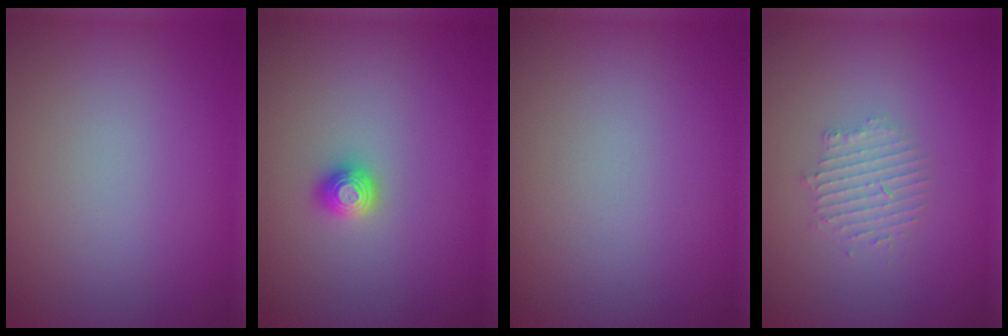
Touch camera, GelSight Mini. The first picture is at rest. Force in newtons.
{"total": 1.3, "press": 1.2, "slide": 0.4}
{"total": 0.0}
{"total": 2.1, "press": 2.1, "slide": 0.4}